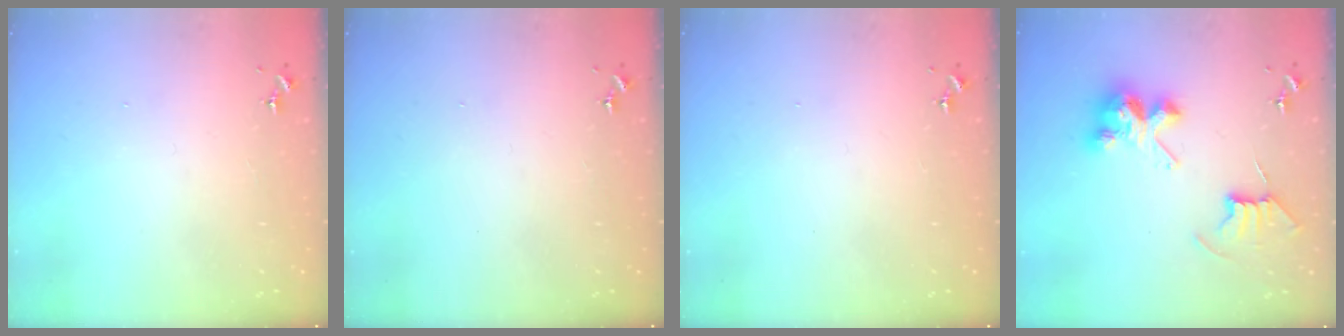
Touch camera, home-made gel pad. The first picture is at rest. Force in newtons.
{"total": 0.0}
{"total": 0.0}
{"total": 10.5, "press": 10.5, "slide": 0.5}